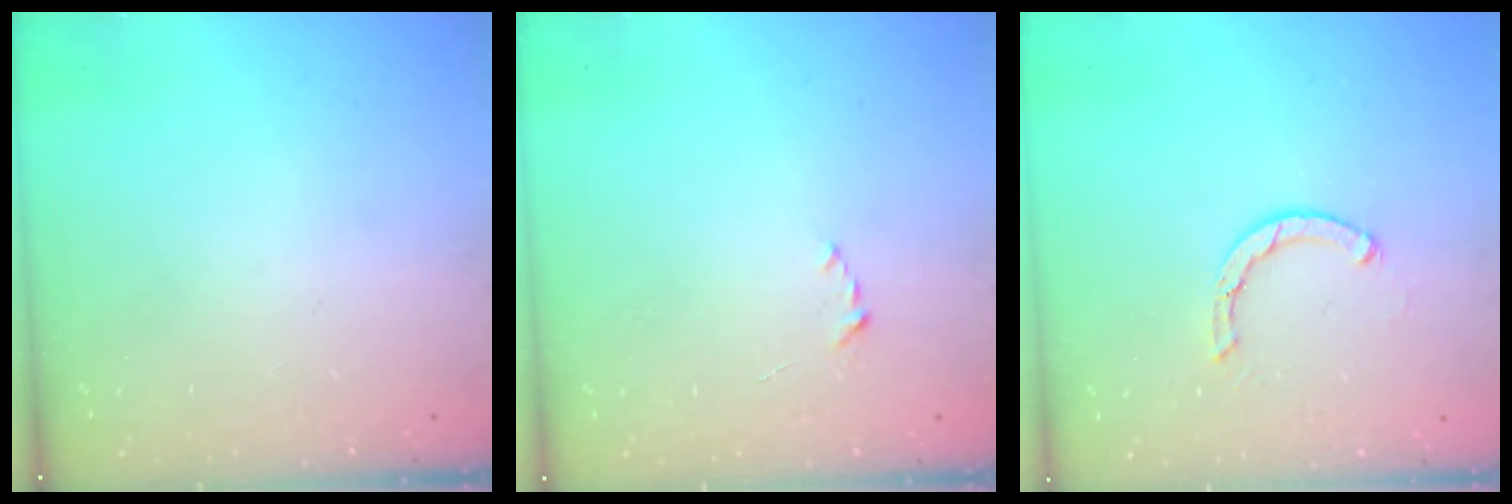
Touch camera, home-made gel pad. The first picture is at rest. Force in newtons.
{"total": 2.2, "press": 2.1, "slide": 0.3}
{"total": 2.5, "press": 2.5, "slide": 0.1}